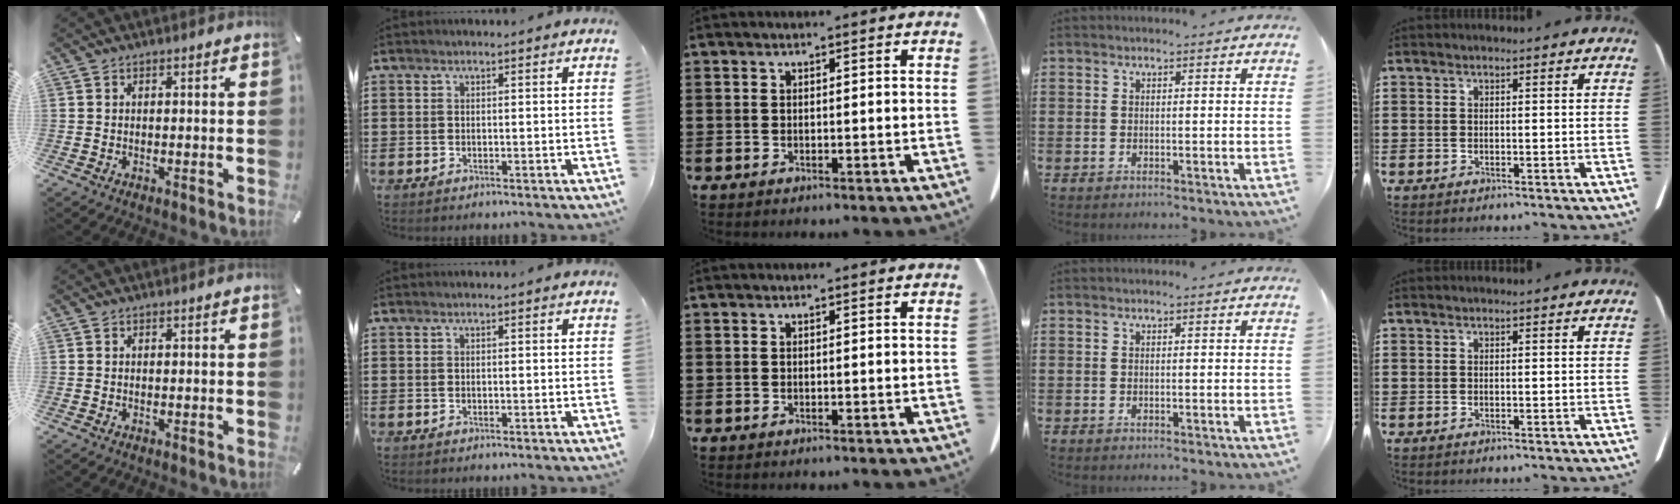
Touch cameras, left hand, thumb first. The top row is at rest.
{}